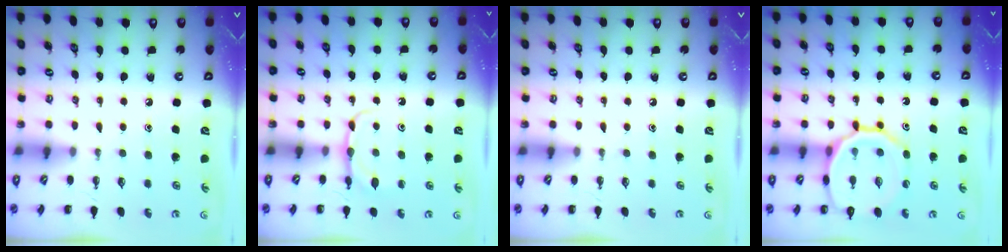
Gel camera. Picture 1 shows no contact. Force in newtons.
{"total": 5.0, "press": 4.8, "slide": 1.4}
{"total": 0.0}
{"total": 16.1, "press": 16.0, "slide": 2.4}